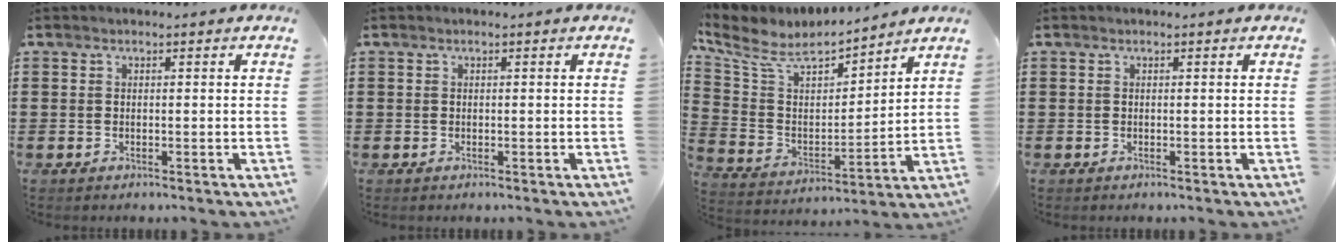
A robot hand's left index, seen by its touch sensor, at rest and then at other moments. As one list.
[{"total": 0.0}, {"total": 7.6, "force": [6.3, 2.8, 3.2], "torque": [-0.096, -0.037, 0.107]}, {"total": 0.0}]